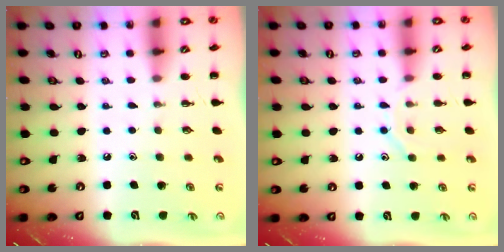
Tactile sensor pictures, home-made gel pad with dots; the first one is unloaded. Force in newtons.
{"total": 8.1, "press": 8.1, "slide": 0.7}